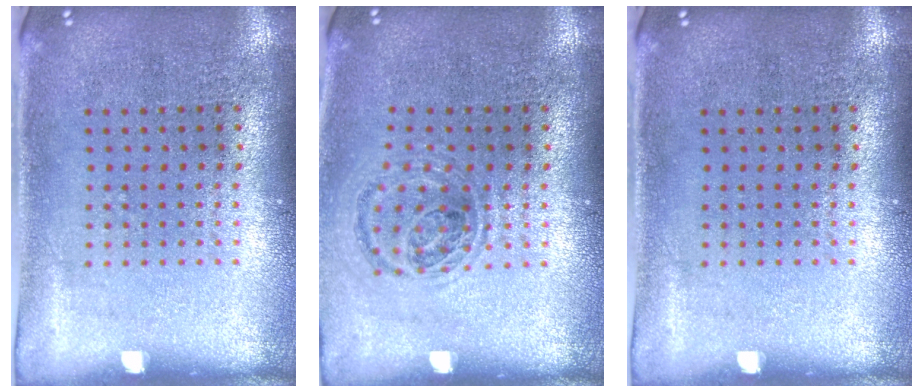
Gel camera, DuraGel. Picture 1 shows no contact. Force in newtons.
{"total": 0.9, "press": 0.9, "slide": 0.2}
{"total": 0.0}